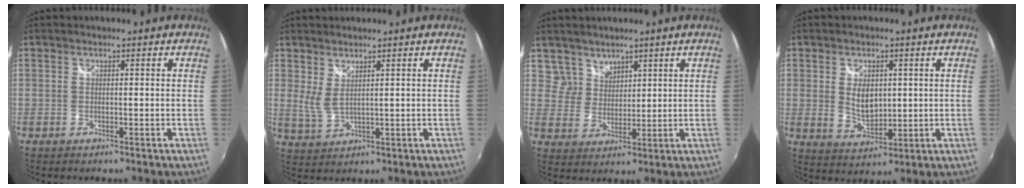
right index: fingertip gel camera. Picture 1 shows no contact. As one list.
[{"total": 3.2, "force": [2.1, 0.6, 2.4], "torque": [-0.048, -0.005, 0.042]}, {"total": 4.6, "force": [3.5, 3.0, -0.2], "torque": [0.015, 0.015, 0.070]}, {"total": 6.0, "force": [1.2, 3.6, 4.7], "torque": [-0.084, -0.001, 0.029]}]